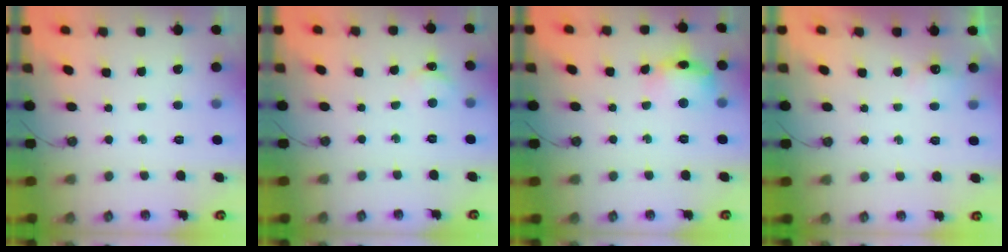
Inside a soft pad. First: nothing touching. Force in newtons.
{"total": 1.7, "press": 1.7, "slide": 0.2}
{"total": 13.0, "press": 13.0, "slide": 1.1}
{"total": 3.9, "press": 3.8, "slide": 0.6}